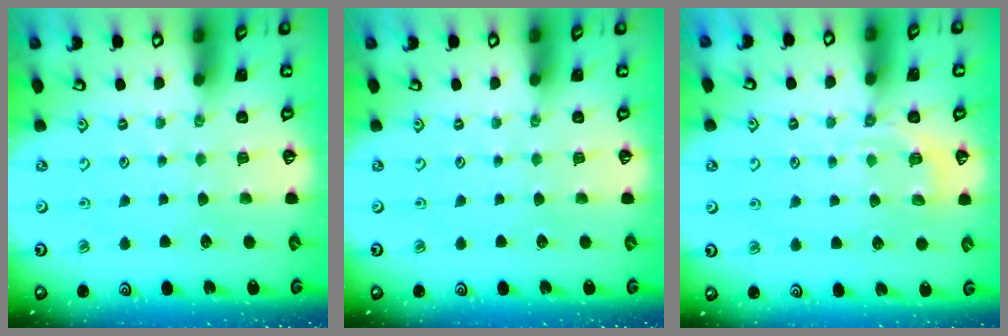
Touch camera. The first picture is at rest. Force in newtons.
{"total": 0.0}
{"total": 5.0, "press": 4.7, "slide": 1.8}